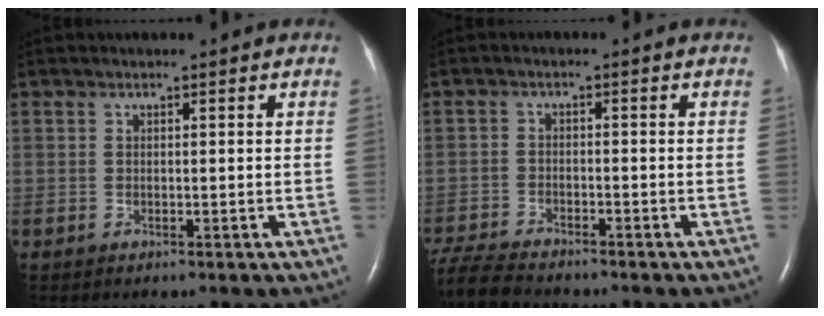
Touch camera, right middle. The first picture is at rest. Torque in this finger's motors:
{"motor_torque": [0.34, -0.37, 0.01, 0.01]}